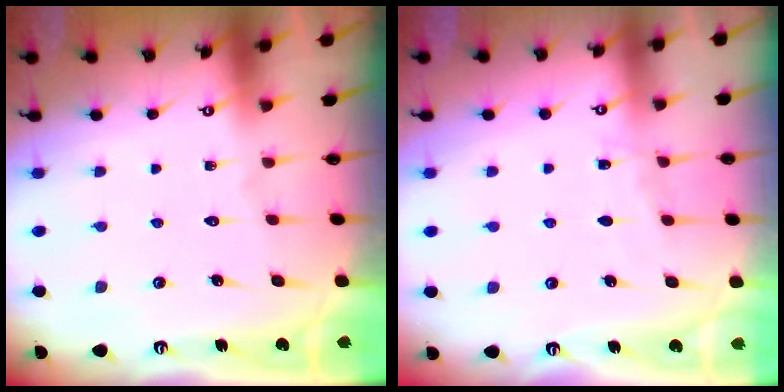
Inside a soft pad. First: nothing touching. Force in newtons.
{"total": 2.8, "press": 2.8, "slide": 0.4}